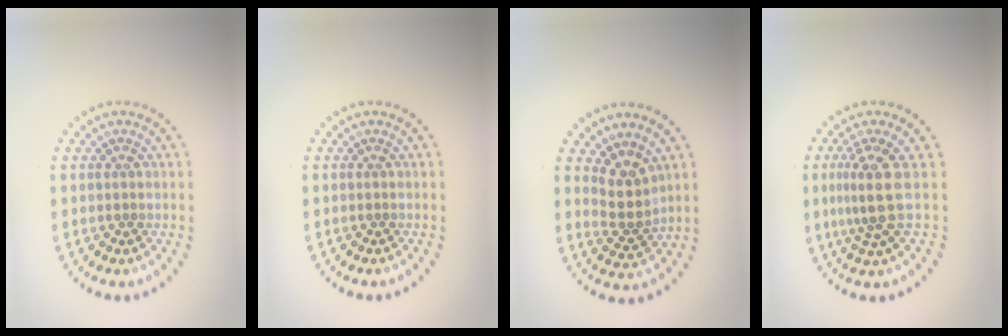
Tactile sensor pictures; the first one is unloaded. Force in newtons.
{"total": 0.0}
{"total": 2.9, "press": 2.2, "slide": 1.8}
{"total": 3.2, "press": 2.4, "slide": 2.2}